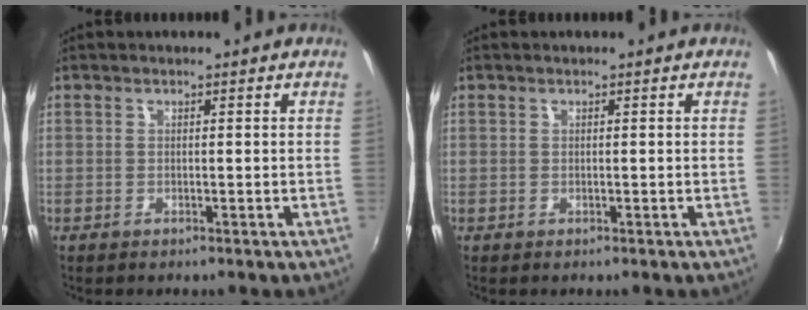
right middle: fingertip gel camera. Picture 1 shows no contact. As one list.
[{"total": 0.0}]